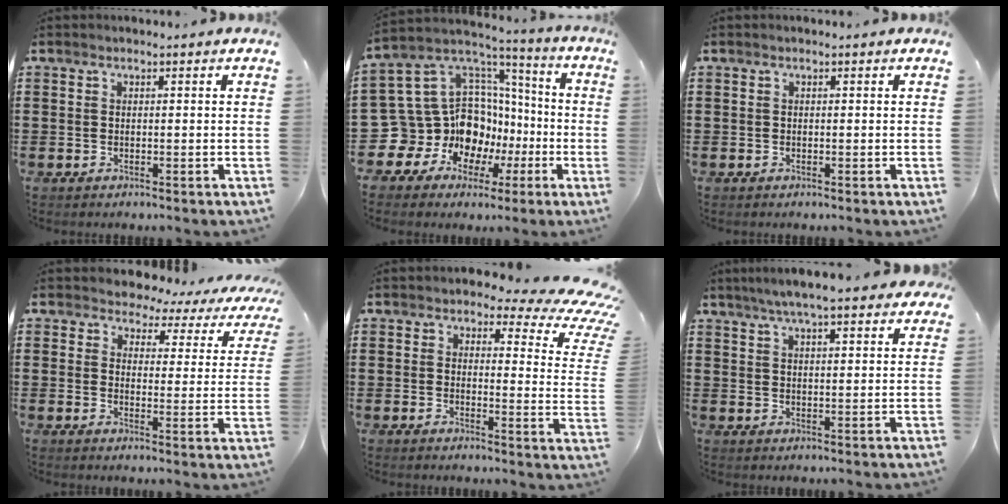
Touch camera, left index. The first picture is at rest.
{"total": 15.3, "force": [-3.5, 13.9, 5.3], "torque": [-0.147, -0.037, -0.025]}
{"total": 0.0}
{"total": 3.7, "force": [3.2, 1.7, 0.9], "torque": [-0.038, -0.016, 0.051]}
{"total": 5.6, "force": [4.0, 1.8, 3.5], "torque": [-0.064, -0.026, 0.062]}
{"total": 5.9, "force": [5.0, 0.5, 3.0], "torque": [-0.073, -0.010, 0.088]}